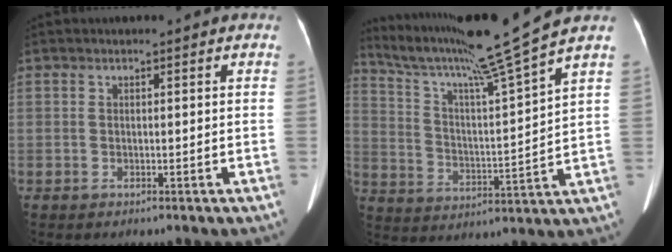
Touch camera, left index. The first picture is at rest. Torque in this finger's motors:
{"motor_torque": [-0.64, -1.32, 0.19, 0.14]}